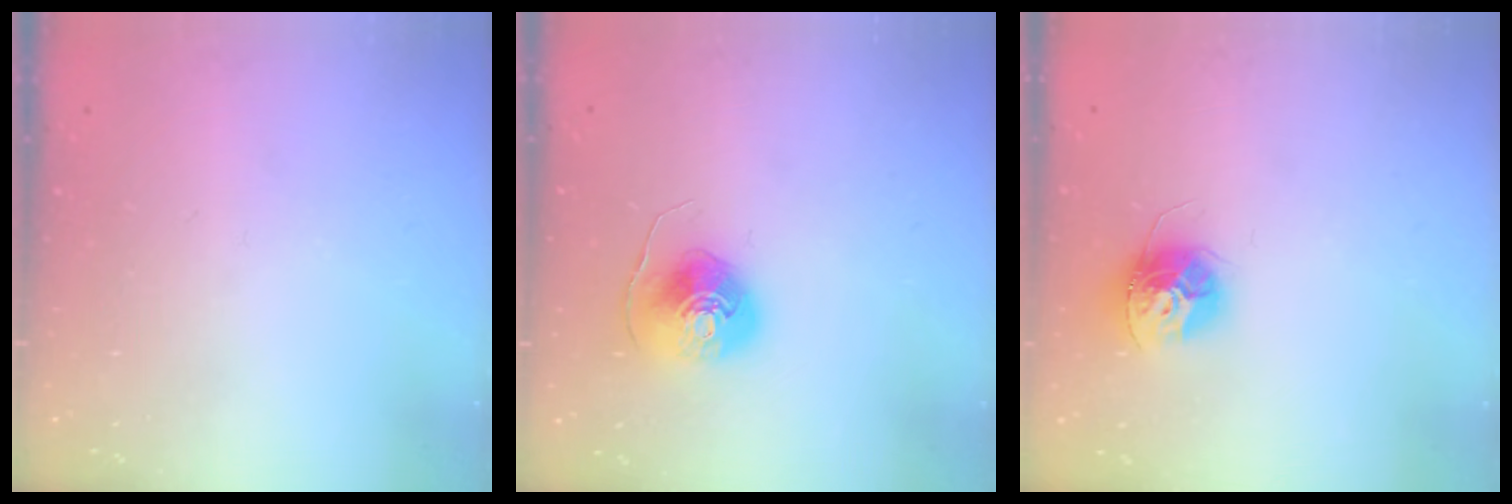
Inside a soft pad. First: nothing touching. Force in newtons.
{"total": 9.1, "press": 9.1, "slide": 0.4}
{"total": 11.1, "press": 11.1, "slide": 0.5}